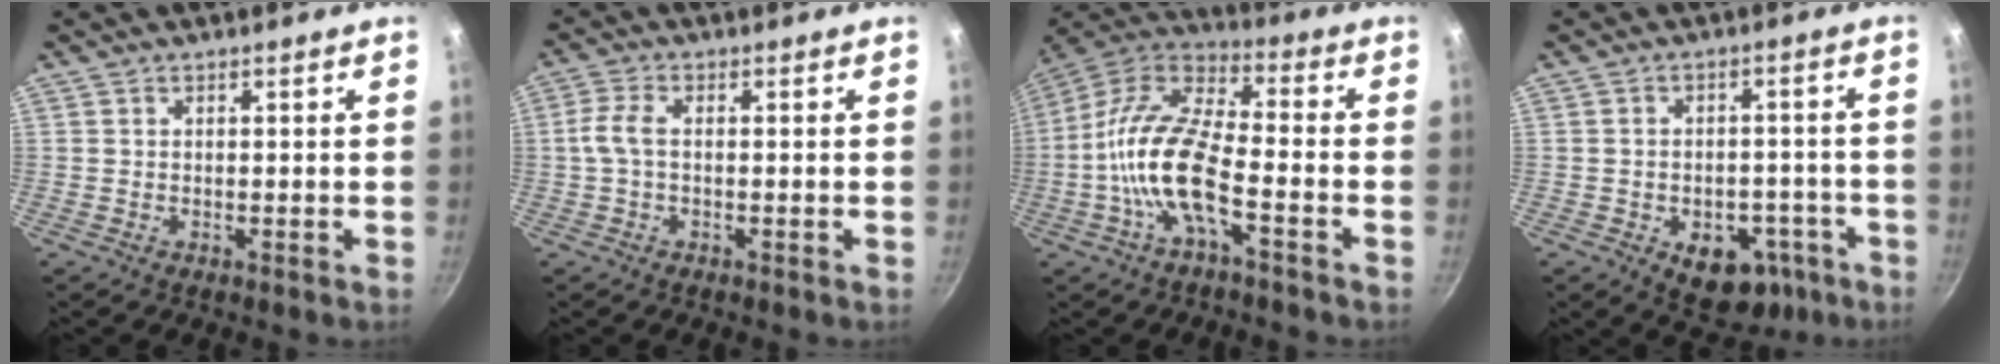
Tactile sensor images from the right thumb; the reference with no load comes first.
{"total": 4.0, "force": [-0.1, 2.0, 3.5], "torque": [-0.088, 0.007, -0.008]}
{"total": 15.6, "force": [-4.5, 5.9, 13.7], "torque": [-0.284, 0.043, -0.090]}
{"total": 11.1, "force": [-5.4, 7.1, 6.6], "torque": [-0.064, 0.034, -0.063]}